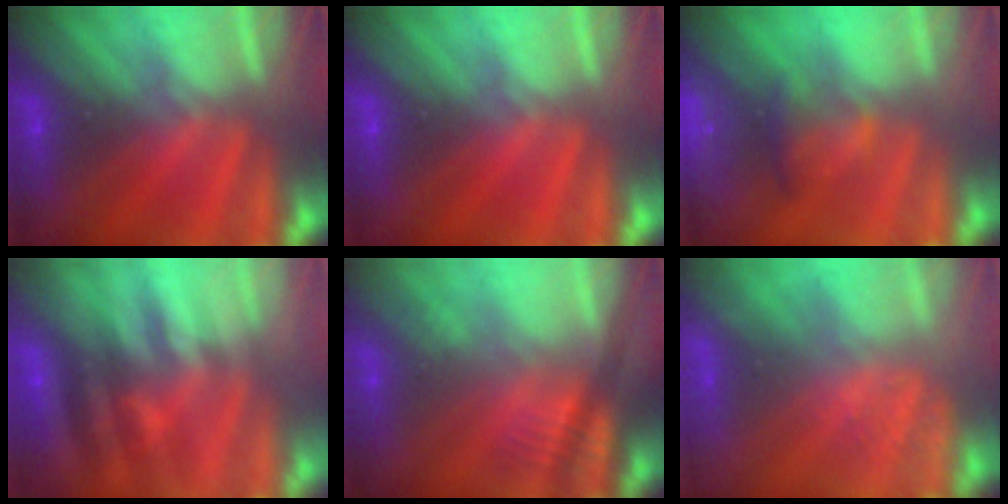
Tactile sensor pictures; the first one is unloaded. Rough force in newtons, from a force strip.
{"total": 0.0}
{"total": 5.5}
{"total": 2.5}
{"total": 2.5}
{"total": 2.4}